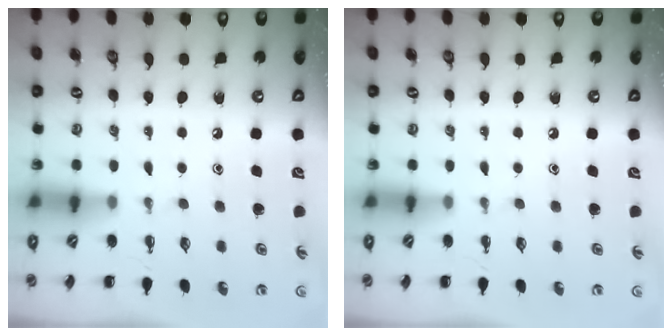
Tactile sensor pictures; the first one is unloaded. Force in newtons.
{"total": 0.0}